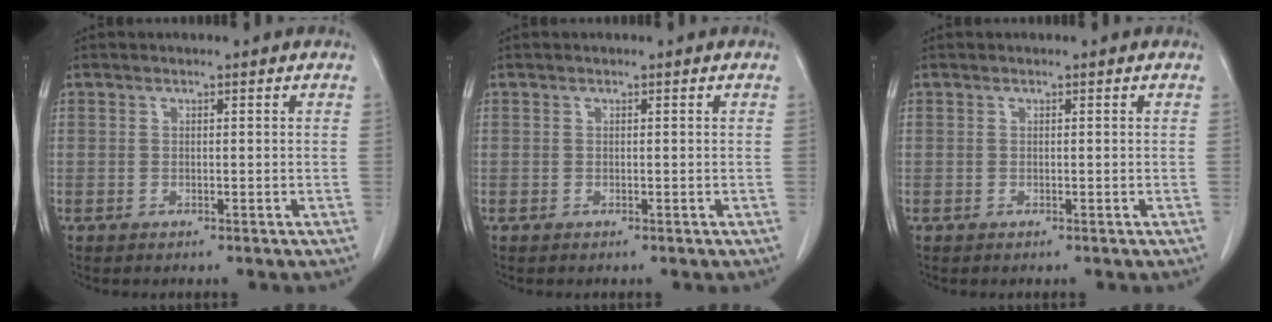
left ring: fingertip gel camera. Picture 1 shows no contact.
{"total": 0.0}
{"total": 0.0}